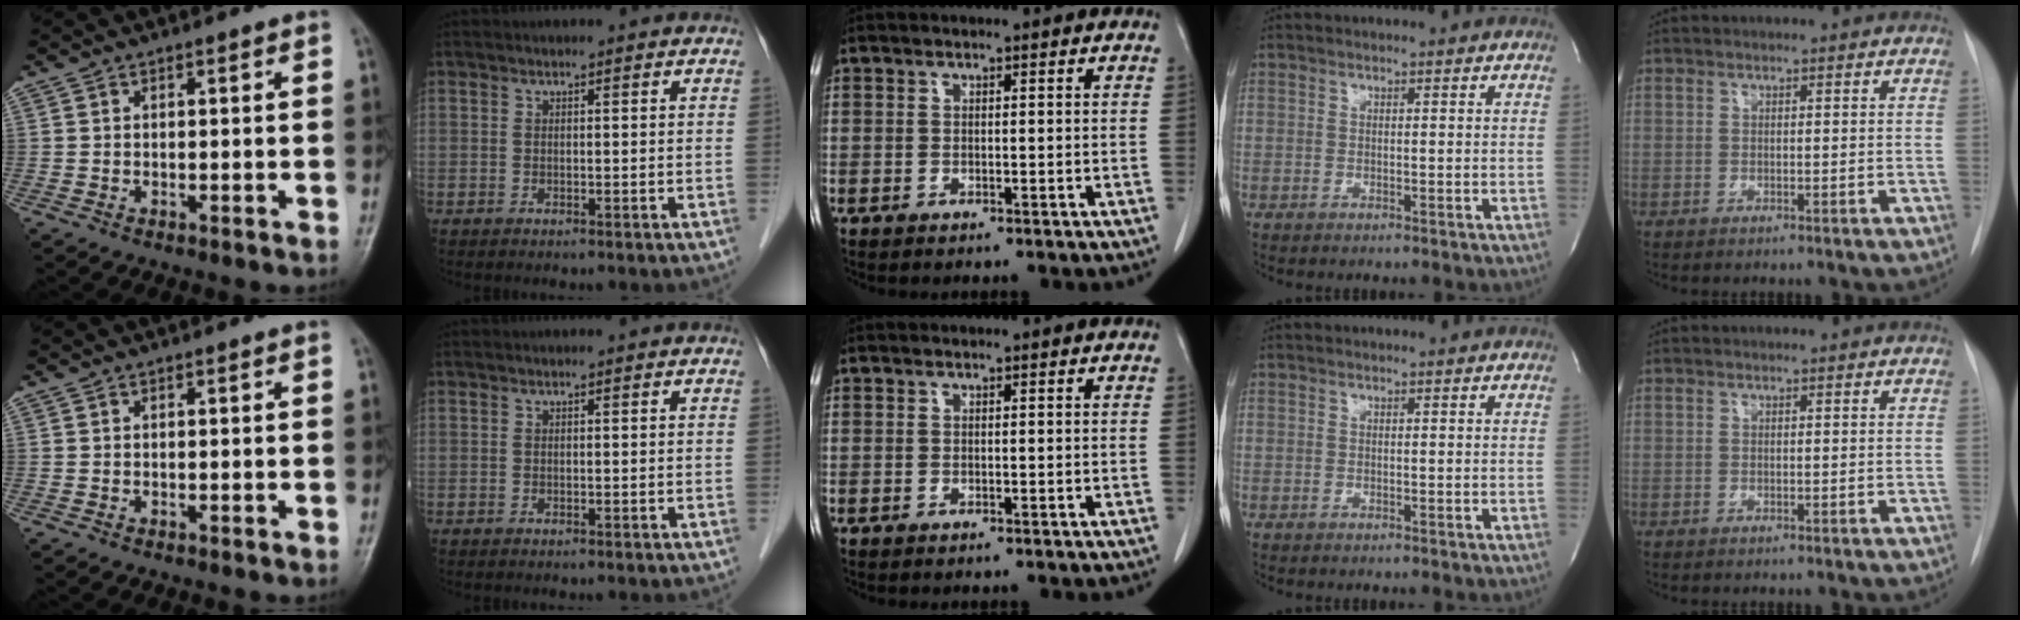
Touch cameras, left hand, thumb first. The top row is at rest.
{}